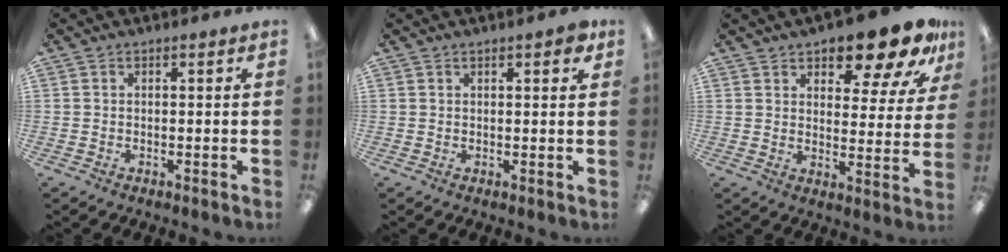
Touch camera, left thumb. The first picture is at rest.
{"total": 2.5, "force": [1.6, 0.6, 1.8], "torque": [-0.021, -0.004, 0.024]}
{"total": 14.5, "force": [11.4, 5.1, 7.2], "torque": [-0.106, -0.073, 0.195]}